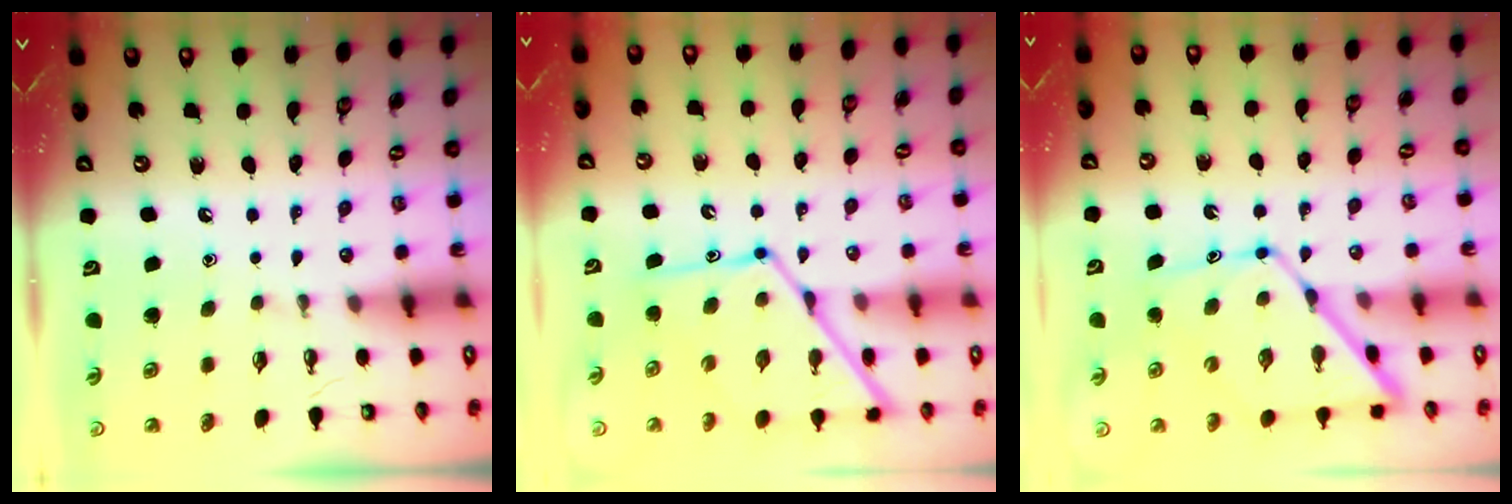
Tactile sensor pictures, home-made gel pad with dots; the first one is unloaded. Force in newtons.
{"total": 15.9, "press": 15.9, "slide": 1.0}
{"total": 13.7, "press": 13.7, "slide": 1.3}